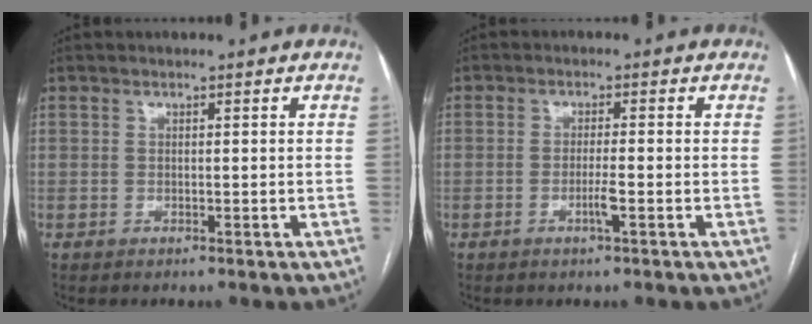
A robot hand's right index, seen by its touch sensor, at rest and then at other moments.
{"total": 2.6, "force": [-1.0, -0.1, 2.3], "torque": [-0.046, -0.003, -0.019]}